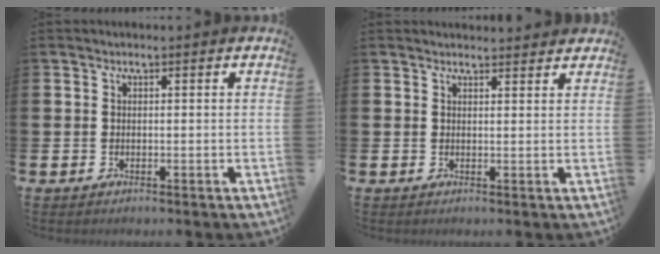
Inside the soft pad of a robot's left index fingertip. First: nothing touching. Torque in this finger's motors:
{"motor_torque": [1.07, -1.07, 0.23, 0.06]}